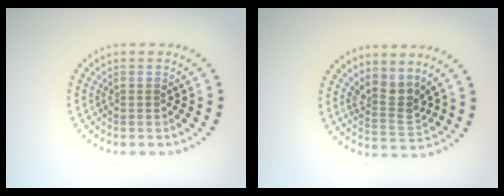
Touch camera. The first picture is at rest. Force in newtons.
{"total": 2.8, "press": 2.1, "slide": 1.9}